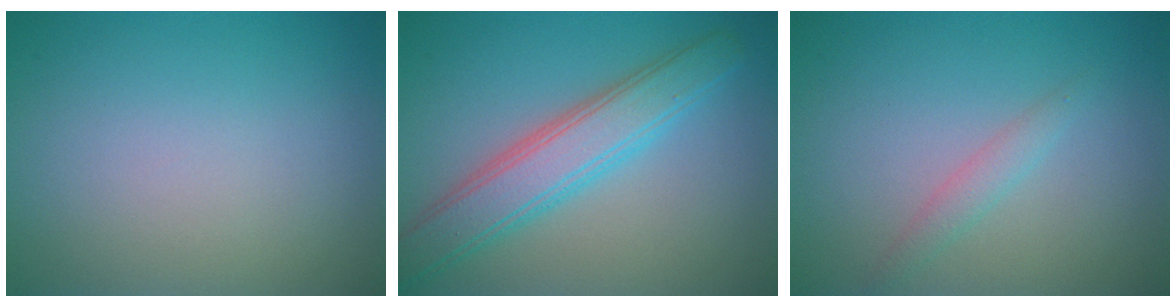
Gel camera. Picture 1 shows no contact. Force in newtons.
{"total": 5.4, "press": 5.4, "slide": 0.1}
{"total": 1.4, "press": 1.4, "slide": 0.1}